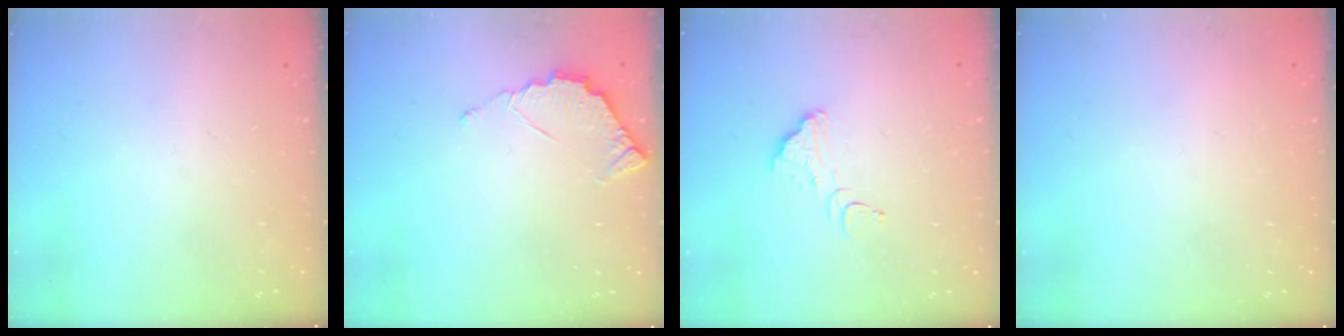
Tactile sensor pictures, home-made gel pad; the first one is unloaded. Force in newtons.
{"total": 4.0, "press": 4.0, "slide": 0.3}
{"total": 2.6, "press": 2.6, "slide": 0.2}
{"total": 2.2, "press": 2.2, "slide": 0.1}